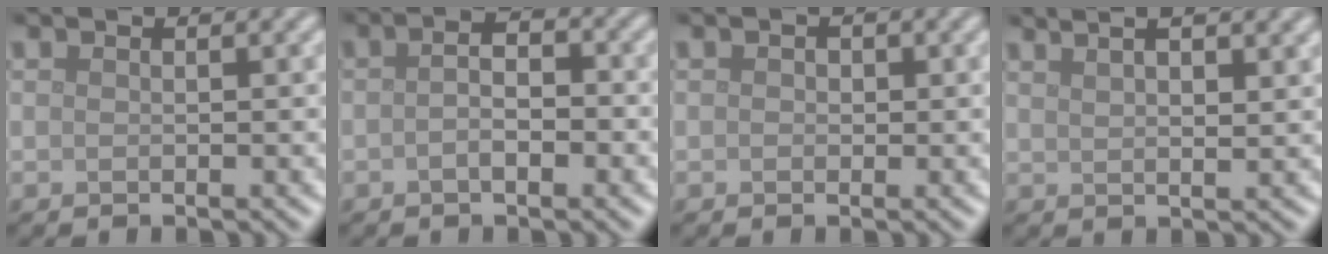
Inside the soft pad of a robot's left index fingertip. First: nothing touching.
{"total": 2.8, "force": [-0.5, 1.2, 2.5], "torque": [-0.035, 0.001, -0.014]}
{"total": 0.7, "force": [0.1, 0.6, 0.4], "torque": [-0.003, -0.004, -0.001]}
{"total": 7.7, "force": [4.7, 3.1, 5.3], "torque": [-0.046, 0.044, 0.044]}